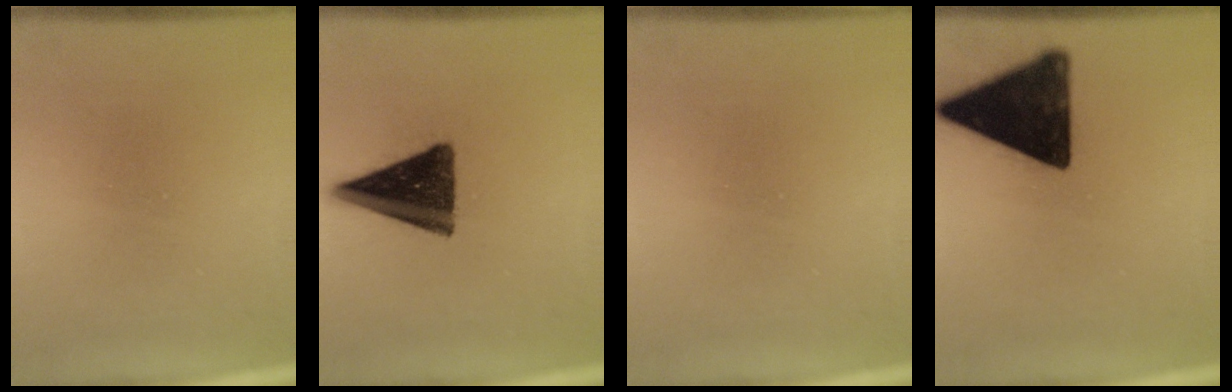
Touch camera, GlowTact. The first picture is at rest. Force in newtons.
{"total": 14.2}
{"total": 0.0}
{"total": 14.4}